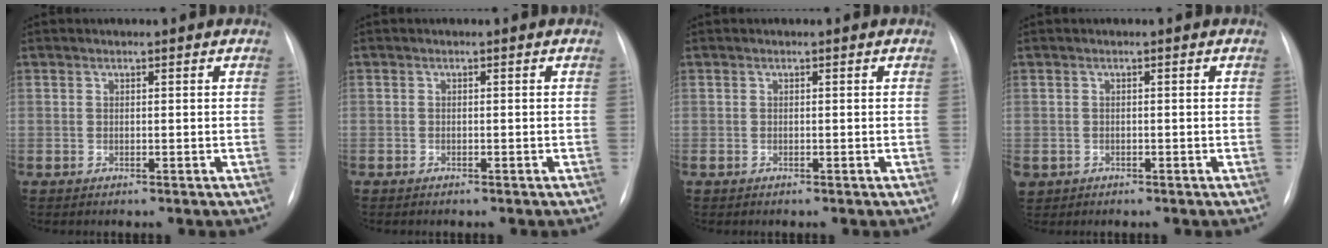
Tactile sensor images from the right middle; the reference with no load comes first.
{"total": 0.5, "force": [-0.4, 0.4, 0.0], "torque": [-0.006, 0.003, -0.007]}
{"total": 0.0}
{"total": 2.5, "force": [-1.4, 2.0, 0.6], "torque": [-0.015, -0.002, -0.018]}